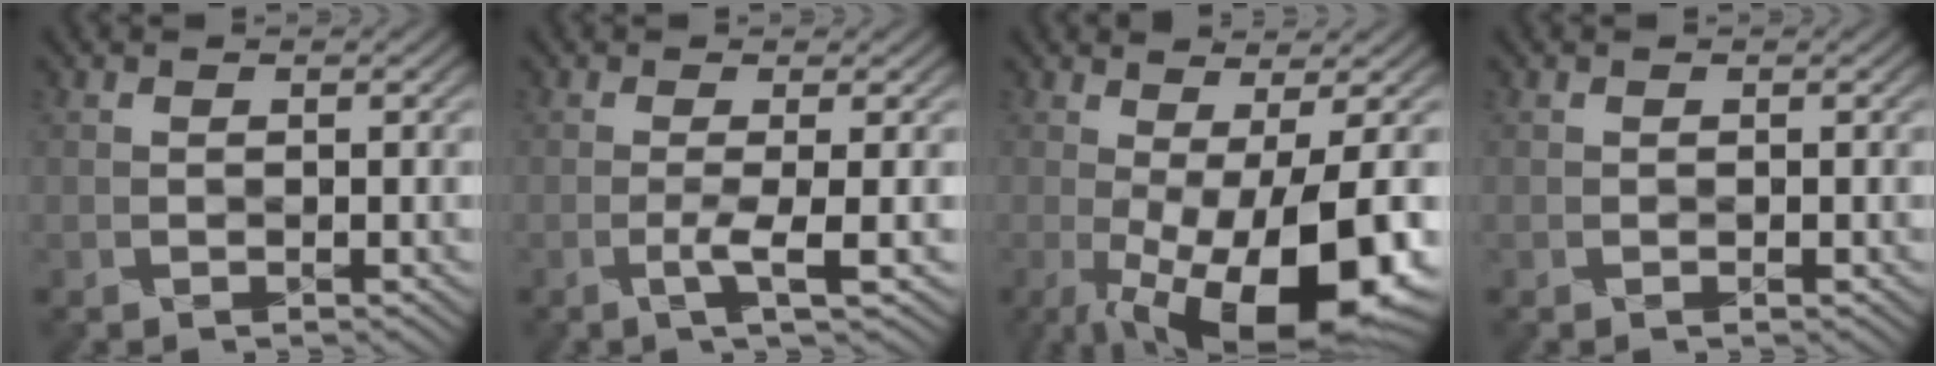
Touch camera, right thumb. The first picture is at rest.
{"total": 2.6, "force": [-1.0, -0.3, 2.4], "torque": [-0.041, 0.004, -0.028]}
{"total": 14.4, "force": [-4.4, 4.2, 13.0], "torque": [-0.206, -0.018, -0.060]}
{"total": 0.0}